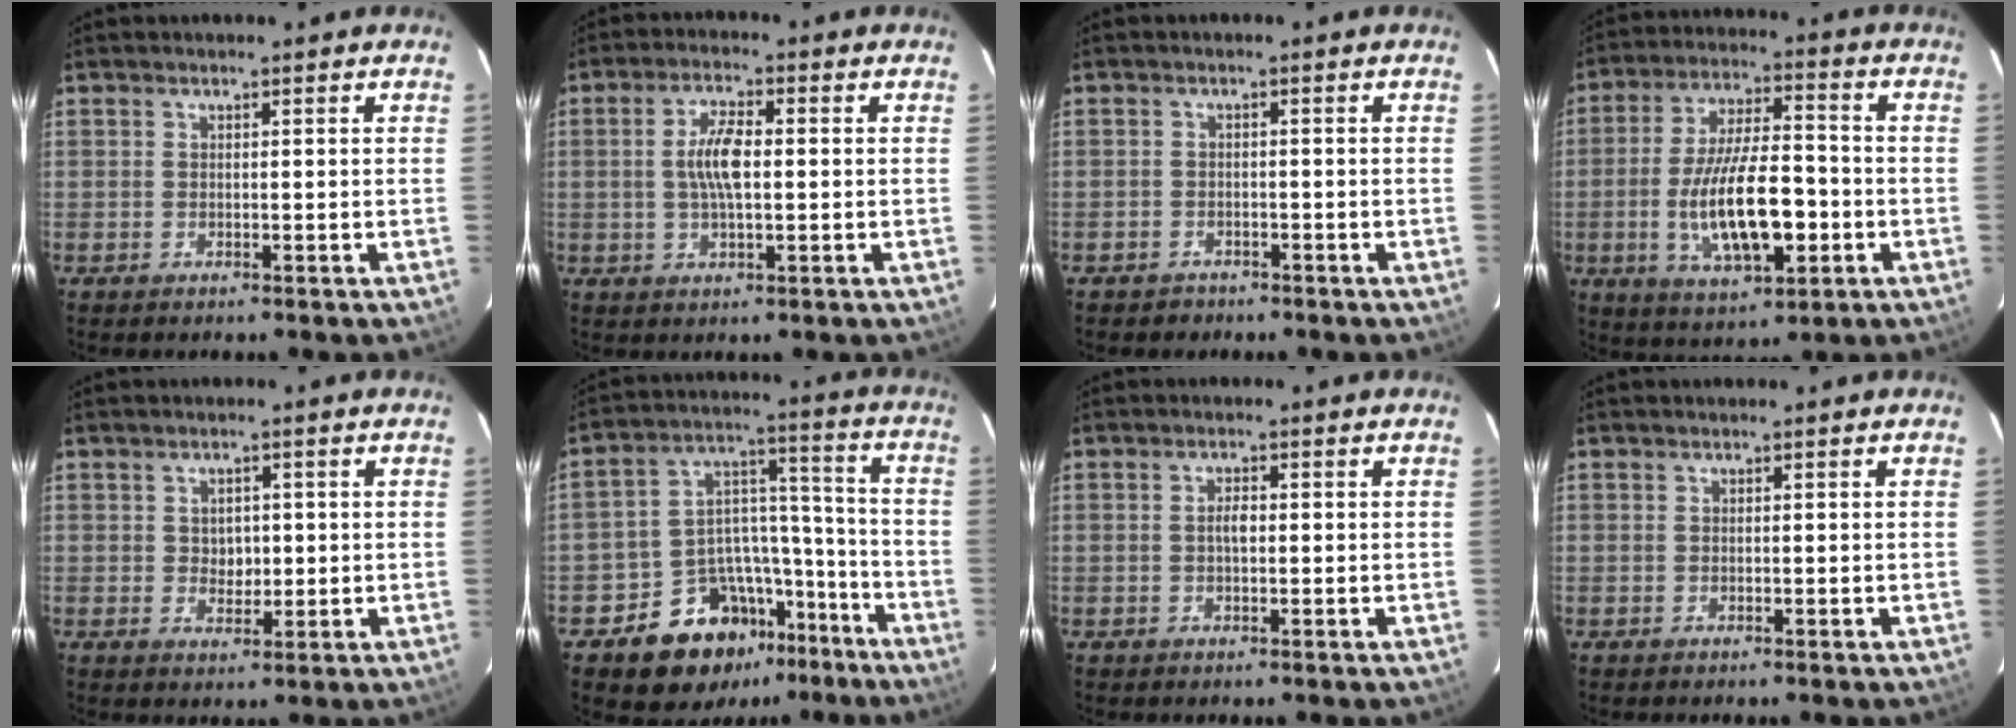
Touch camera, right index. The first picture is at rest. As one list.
[{"total": 6.4, "force": [0.2, 2.3, 5.9], "torque": [-0.114, 0.008, 0.004]}, {"total": 2.6, "force": [-1.8, 1.8, 0.0], "torque": [-0.009, 0.003, -0.026]}, {"total": 15.7, "force": [-3.8, 5.7, 14.2], "torque": [-0.273, -0.005, -0.054]}, {"total": 3.3, "force": [0.2, 2.8, 1.8], "torque": [-0.026, 0.004, 0.005]}, {"total": 15.4, "force": [-10.5, 9.9, 5.3], "torque": [-0.099, 0.060, -0.148]}, {"total": 1.9, "force": [-0.1, 0.9, 1.6], "torque": [-0.030, 0.005, -0.003]}, {"total": 0.0}]